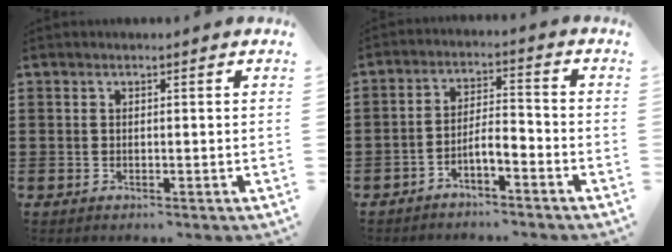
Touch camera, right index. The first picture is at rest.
{"total": 3.9, "force": [-3.0, 0.8, 2.4], "torque": [-0.053, 0.005, -0.062]}